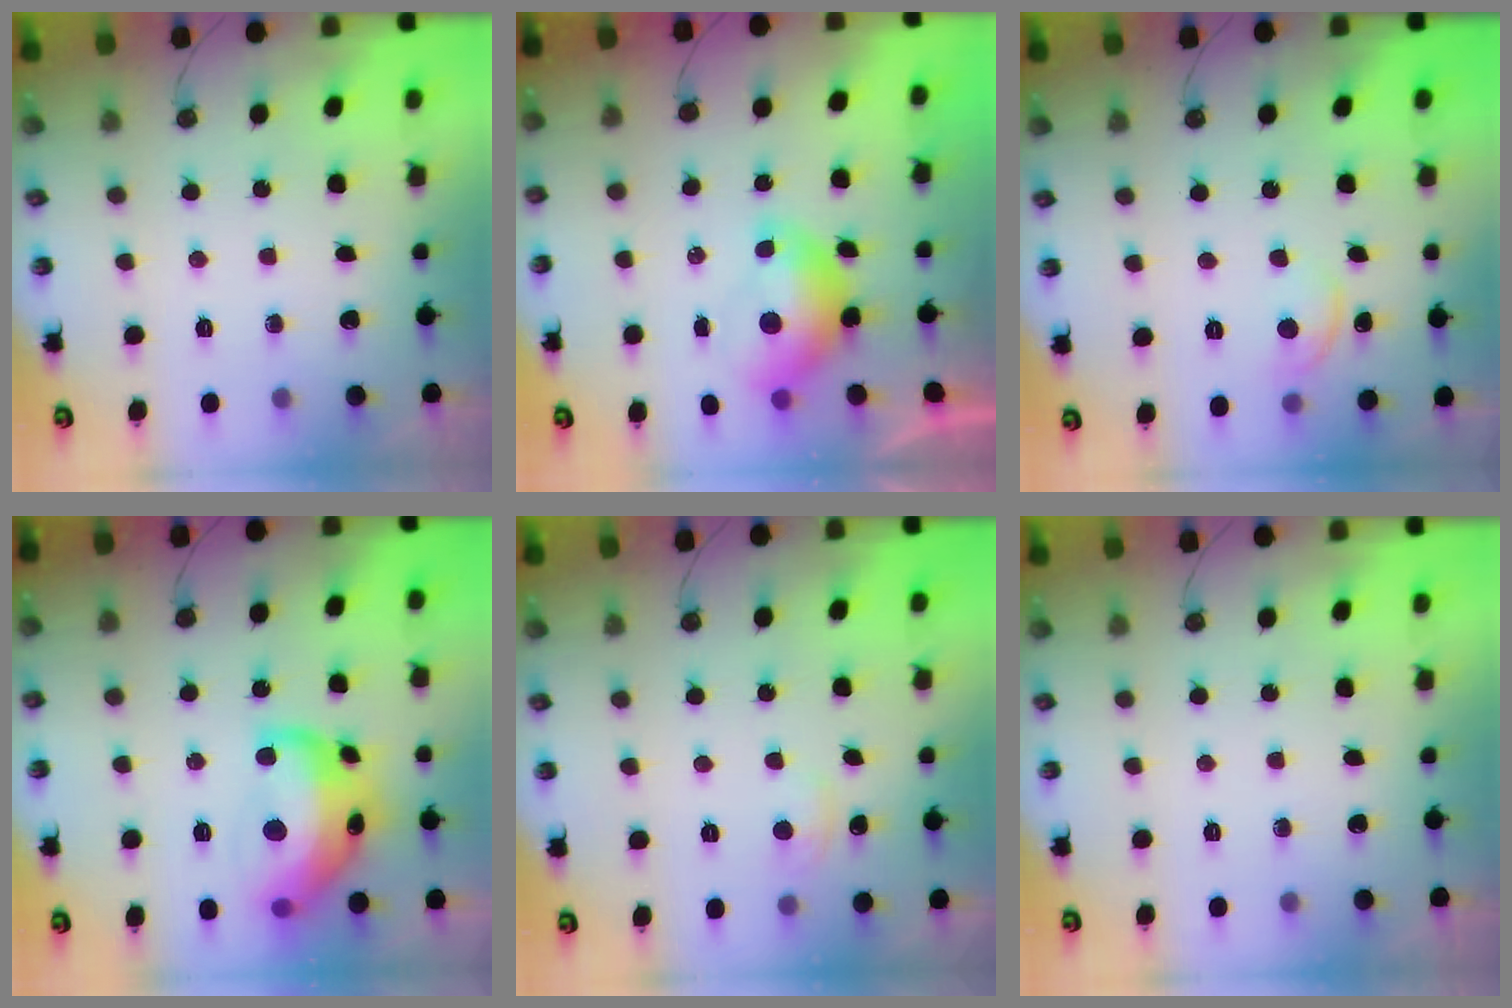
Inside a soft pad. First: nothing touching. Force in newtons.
{"total": 0.0}
{"total": 1.5, "press": 1.3, "slide": 0.7}
{"total": 12.5, "press": 12.5, "slide": 1.2}
{"total": 3.0, "press": 3.0, "slide": 0.2}
{"total": 0.0}